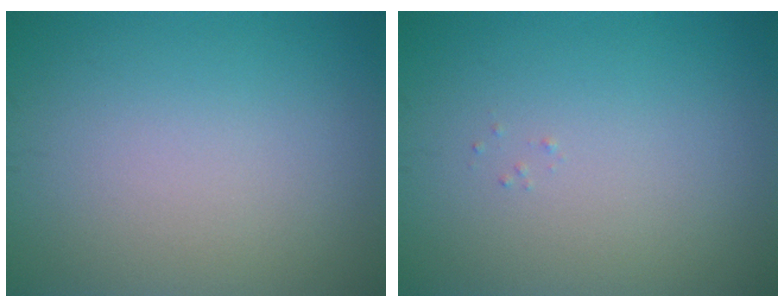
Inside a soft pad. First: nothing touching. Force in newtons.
{"total": 0.0}